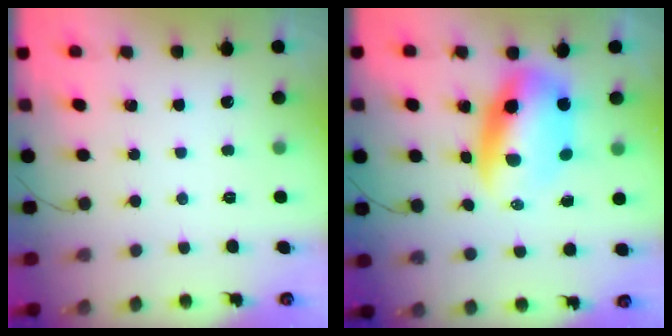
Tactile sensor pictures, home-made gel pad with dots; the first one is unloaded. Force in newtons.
{"total": 11.0, "press": 10.6, "slide": 2.7}